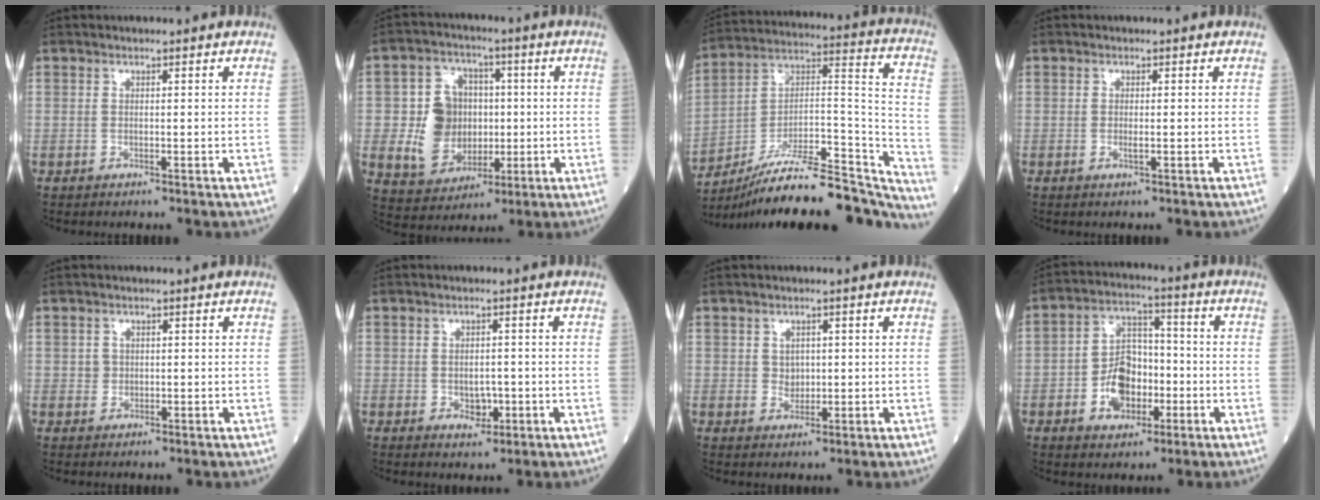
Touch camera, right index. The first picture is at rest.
{"total": 10.5, "force": [-0.3, 8.9, 5.6], "torque": [-0.121, 0.025, 0.009]}
{"total": 27.0, "force": [-23.4, 5.5, 12.2], "torque": [-0.134, 0.035, -0.353]}
{"total": 0.7, "force": [-0.2, 0.1, 0.6], "torque": [-0.017, -0.002, -0.003]}
{"total": 1.2, "force": [0.0, 1.2, 0.1], "torque": [0.000, 0.002, 0.001]}
{"total": 2.7, "force": [-0.9, 1.8, 1.9], "torque": [-0.024, 0.003, -0.006]}
{"total": 1.9, "force": [0.2, 1.7, 0.9], "torque": [-0.012, 0.000, 0.006]}
{"total": 8.9, "force": [-2.9, 5.8, 6.0], "torque": [-0.119, 0.020, -0.048]}